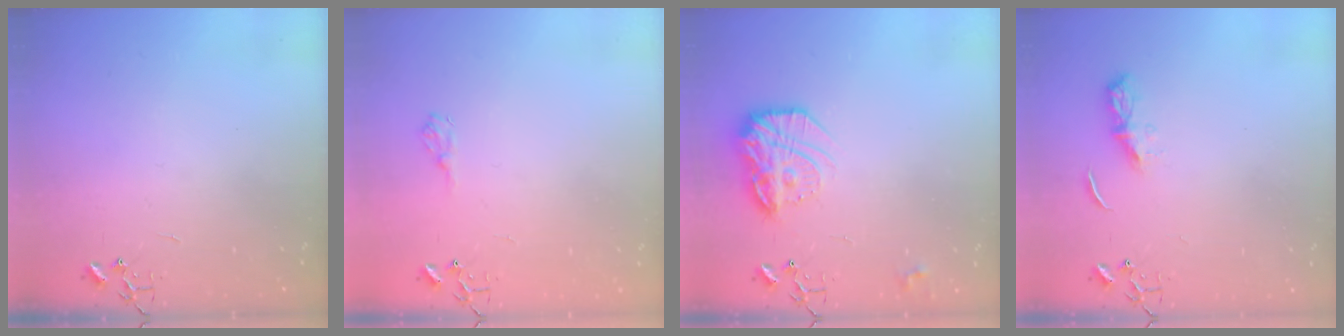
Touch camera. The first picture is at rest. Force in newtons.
{"total": 6.8, "press": 6.8, "slide": 0.9}
{"total": 17.5, "press": 17.5, "slide": 1.4}
{"total": 6.1, "press": 6.0, "slide": 0.7}